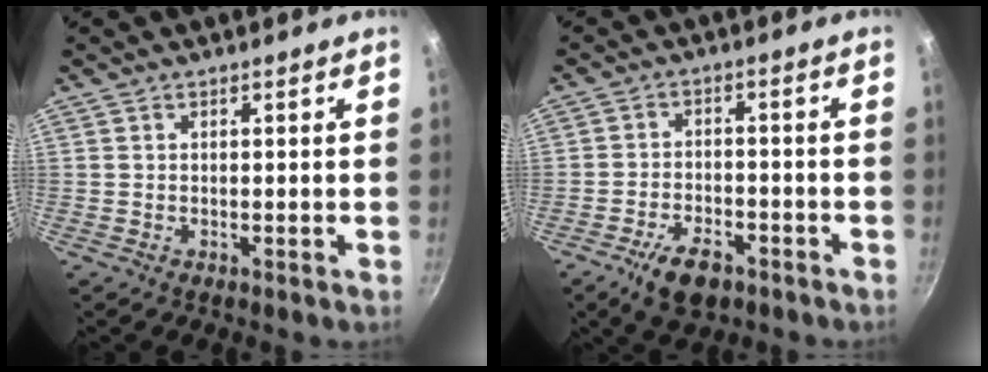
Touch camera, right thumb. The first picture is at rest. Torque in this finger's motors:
{"motor_torque": [0.58, 0.85, 0.68, -0.19, 0.04]}